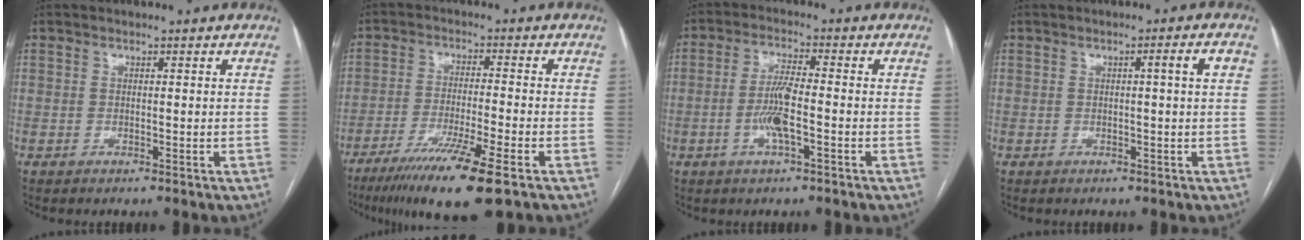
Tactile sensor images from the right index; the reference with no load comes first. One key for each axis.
{"total": 12.3, "fx": -7.7, "fy": -0.3, "fz": 9.6, "tx": -0.169, "ty": -0.035, "tz": -0.127}
{"total": 6.0, "fx": -1.7, "fy": 0.8, "fz": 5.7, "tx": -0.120, "ty": 0.001, "tz": -0.032}
{"total": 2.7, "fx": 0.5, "fy": -0.2, "fz": 2.6, "tx": -0.037, "ty": 0.005, "tz": 0.008}